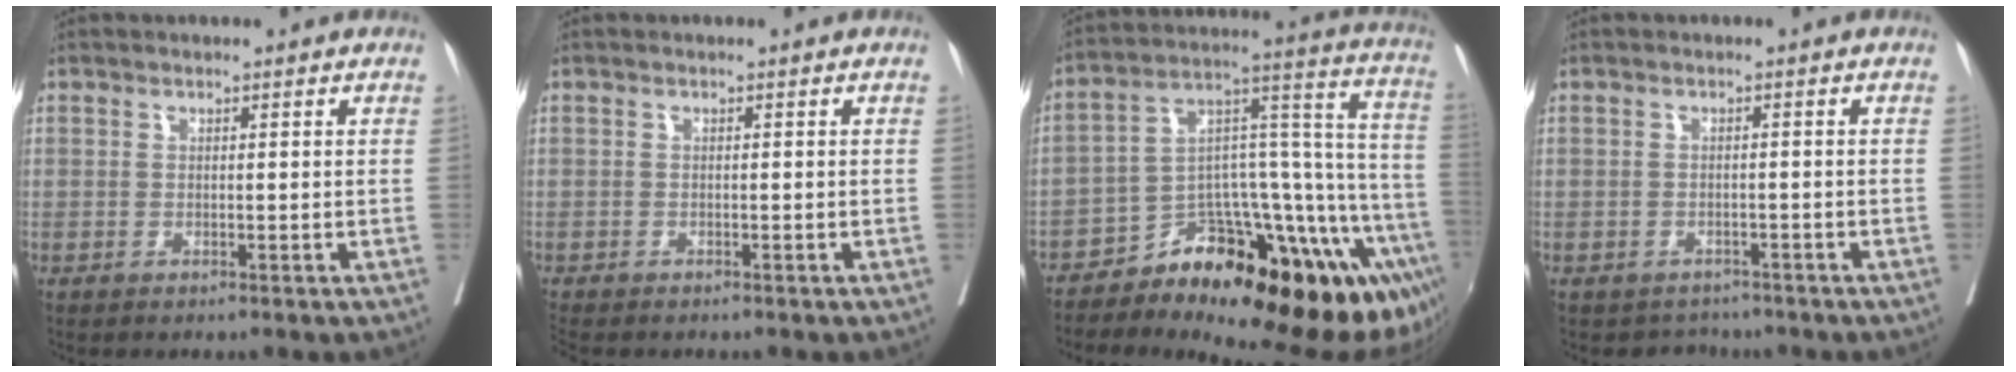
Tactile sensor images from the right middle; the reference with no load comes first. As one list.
[{"total": 2.2, "force": [-2.0, 0.5, 0.7], "torque": [-0.016, -0.007, -0.034]}, {"total": 28.6, "force": [-18.7, 7.7, 20.3], "torque": [-0.178, 0.028, -0.262]}, {"total": 2.7, "force": [-2.3, 1.4, -0.4], "torque": [0.000, 0.006, -0.035]}]